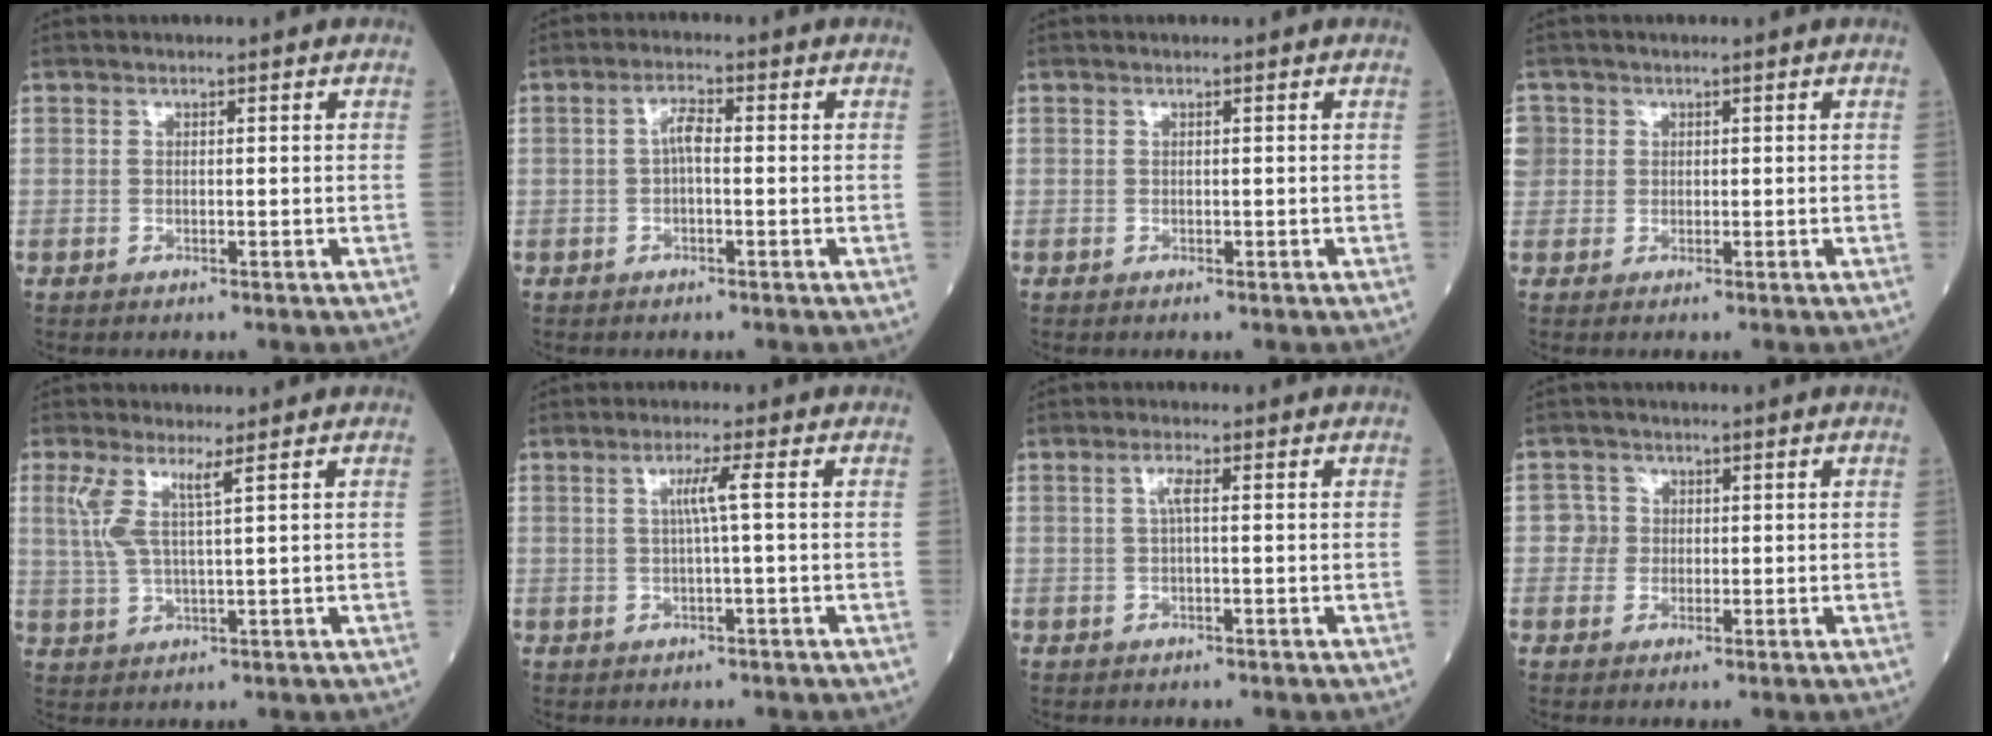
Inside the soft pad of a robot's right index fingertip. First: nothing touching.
{"total": 2.7, "force": [-0.1, 0.8, 2.6], "torque": [-0.047, 0.007, -0.003]}
{"total": 0.0}
{"total": 3.0, "force": [0.4, 2.9, 0.3], "torque": [-0.002, 0.014, 0.009]}
{"total": 4.7, "force": [2.2, 0.1, 4.2], "torque": [-0.099, 0.007, 0.051]}
{"total": 2.9, "force": [0.4, -0.7, 2.8], "torque": [-0.056, 0.003, 0.007]}
{"total": 1.9, "force": [0.4, 0.3, 1.8], "torque": [-0.038, 0.003, 0.006]}
{"total": 2.7, "force": [0.2, 2.7, 0.1], "torque": [0.007, 0.006, 0.000]}